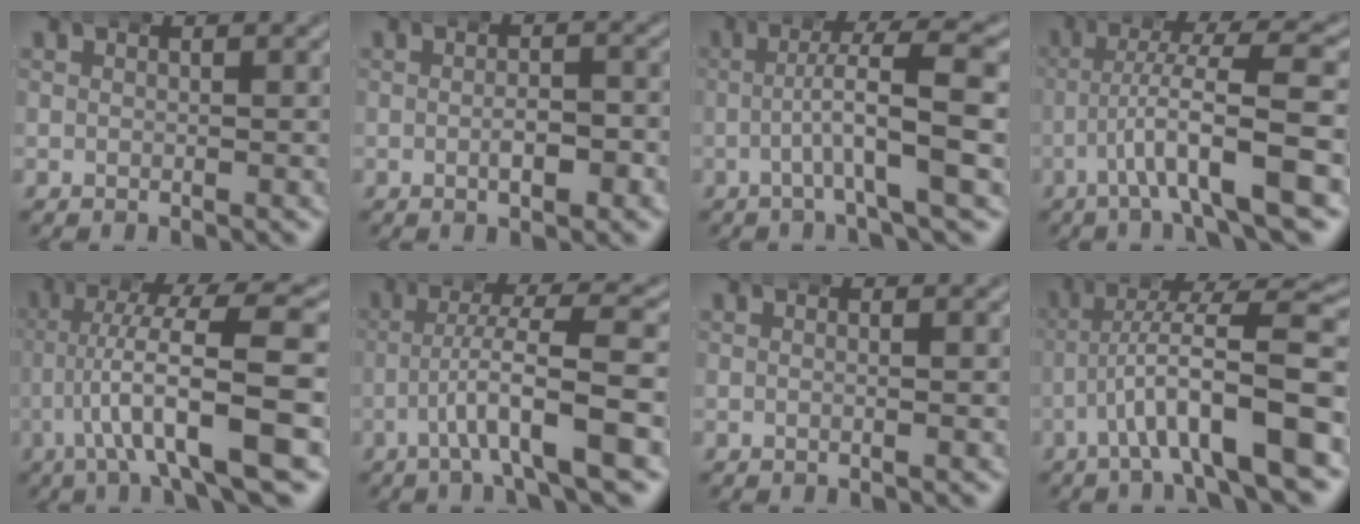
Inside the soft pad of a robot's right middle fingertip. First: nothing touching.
{"total": 2.8, "force": [-0.8, 1.5, 2.3], "torque": [-0.027, 0.003, -0.019]}
{"total": 4.6, "force": [-0.4, 0.2, 4.6], "torque": [-0.076, 0.011, -0.014]}
{"total": 7.0, "force": [-2.1, 1.3, 6.5], "torque": [-0.111, -0.001, -0.031]}
{"total": 8.7, "force": [-1.3, 1.9, 8.4], "torque": [-0.148, -0.002, -0.020]}
{"total": 5.9, "force": [-1.7, 1.1, 5.5], "torque": [-0.097, 0.001, -0.029]}
{"total": 0.7, "force": [0.0, 0.1, 0.7], "torque": [-0.010, 0.004, -0.004]}
{"total": 8.2, "force": [-1.6, 2.7, 7.6], "torque": [-0.125, -0.001, -0.023]}